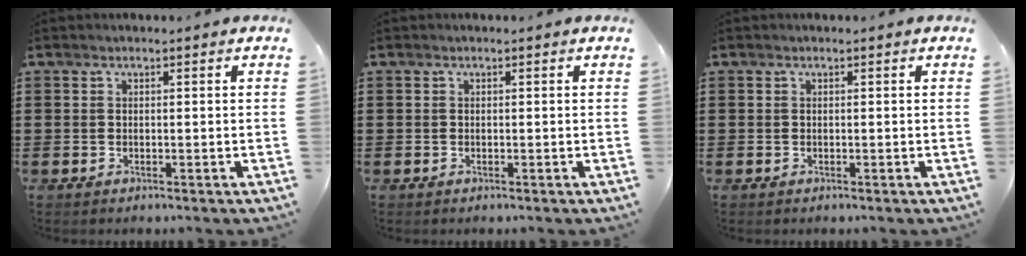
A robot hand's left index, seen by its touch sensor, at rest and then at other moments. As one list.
[{"total": 0.0}, {"total": 0.0}]